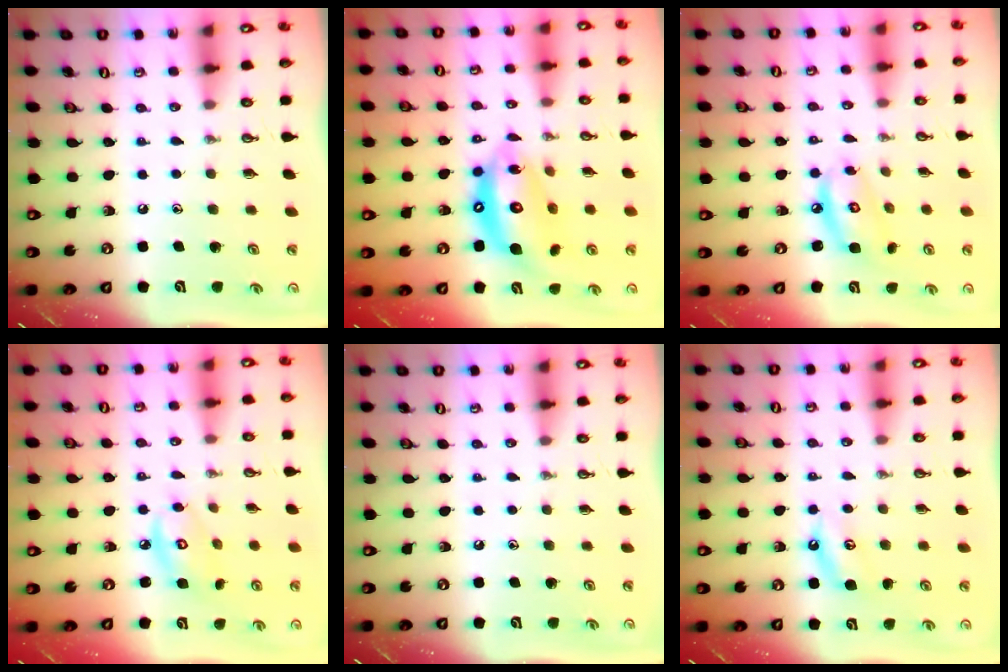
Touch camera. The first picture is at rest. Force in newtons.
{"total": 15.7, "press": 15.6, "slide": 1.5}
{"total": 8.3, "press": 8.3, "slide": 0.7}
{"total": 7.2, "press": 7.2, "slide": 0.4}
{"total": 0.0}
{"total": 4.5, "press": 4.4, "slide": 0.8}